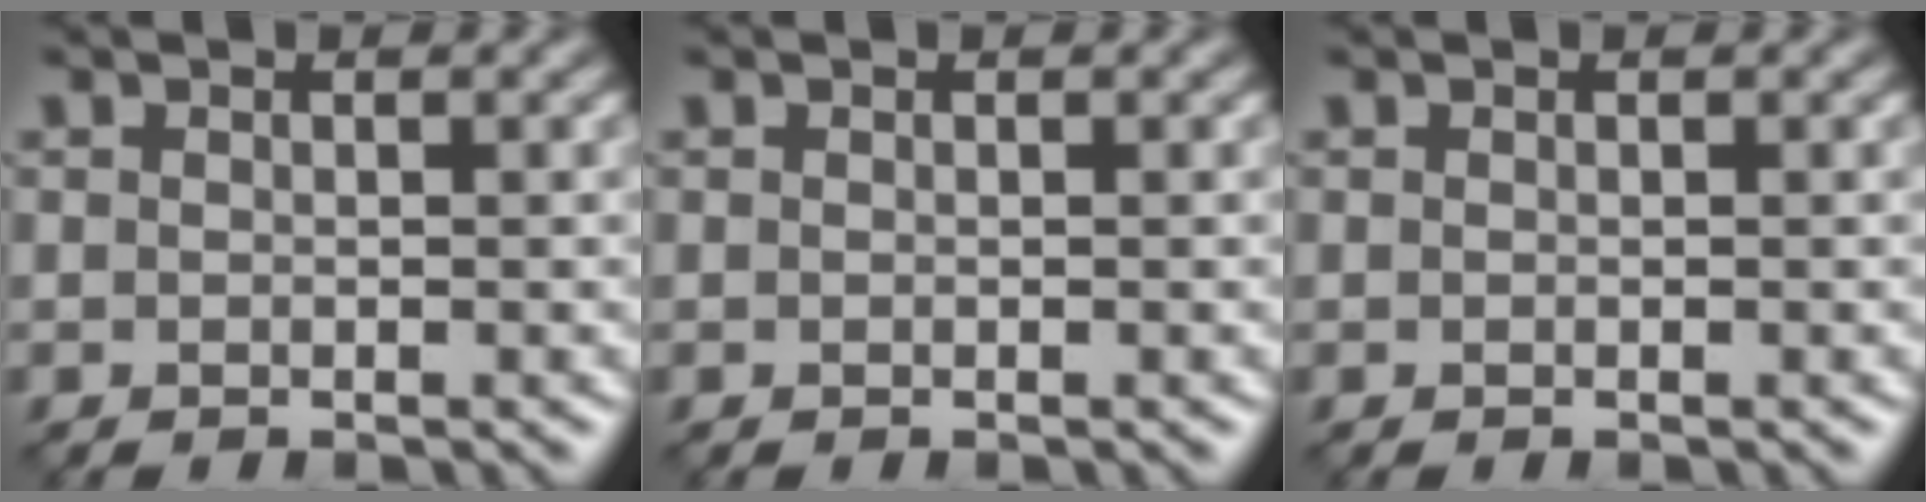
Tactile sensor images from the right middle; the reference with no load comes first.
{"total": 0.0}
{"total": 0.0}